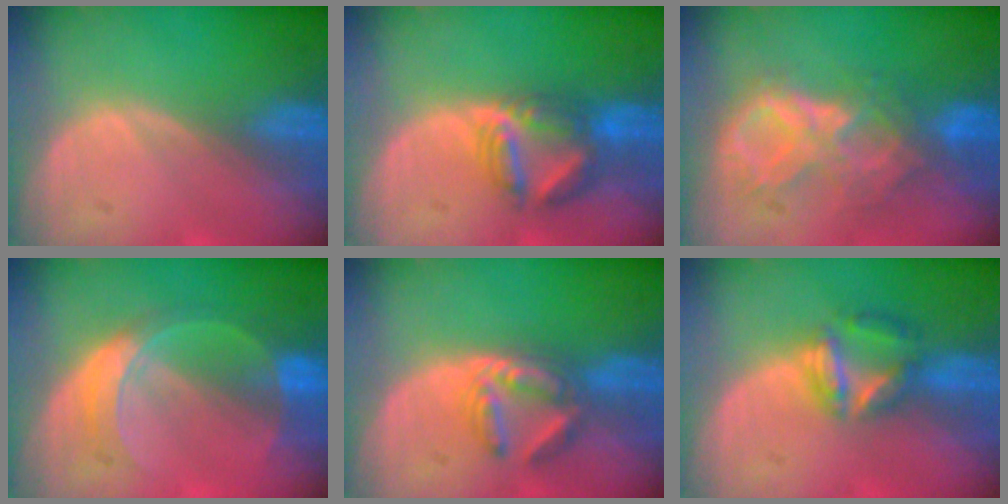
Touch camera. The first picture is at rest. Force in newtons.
{"total": 6.4, "press": 6.3, "slide": 0.9}
{"total": 8.8, "press": 7.7, "slide": 4.2}
{"total": 5.6, "press": 5.6, "slide": 0.0}
{"total": 5.8, "press": 5.0, "slide": 2.8}
{"total": 6.0, "press": 5.4, "slide": 2.4}